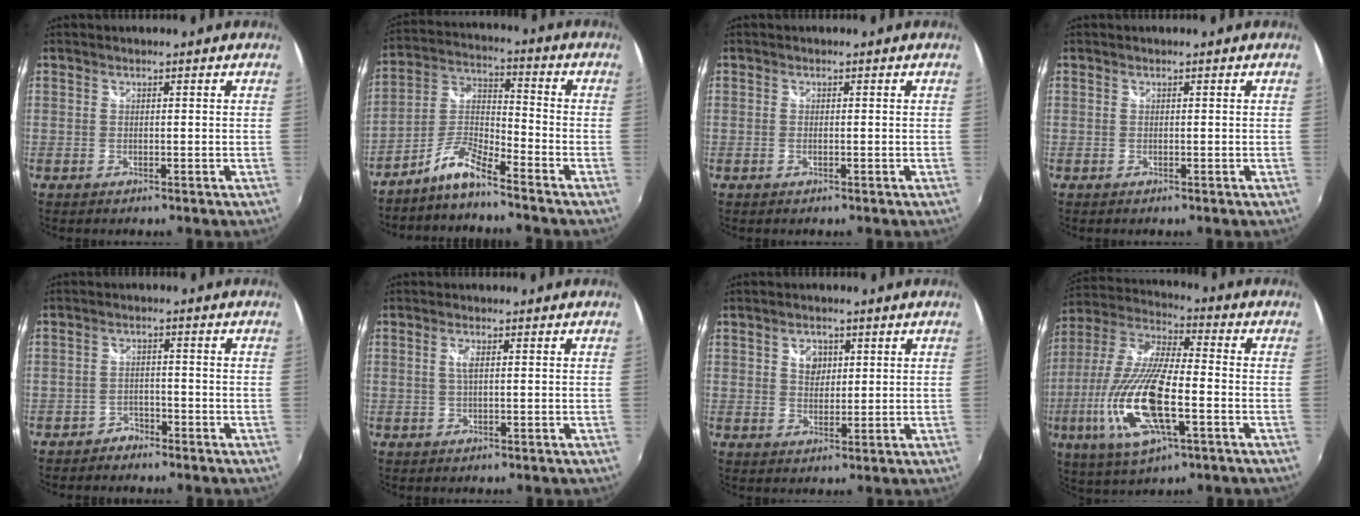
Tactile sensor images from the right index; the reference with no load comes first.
{"total": 7.1, "force": [-6.0, 0.3, 3.7], "torque": [-0.097, 0.022, -0.126]}
{"total": 0.6, "force": [-0.3, 0.1, 0.5], "torque": [-0.010, 0.001, -0.006]}
{"total": 0.0}
{"total": 3.1, "force": [-2.7, 1.5, 0.0], "torque": [-0.011, 0.005, -0.048]}
{"total": 1.6, "force": [0.2, 0.2, 1.5], "torque": [-0.030, 0.000, 0.003]}
{"total": 3.7, "force": [1.3, 2.9, 1.9], "torque": [-0.024, 0.006, 0.023]}
{"total": 19.8, "force": [-6.2, 6.0, 17.8], "torque": [-0.369, -0.026, -0.119]}